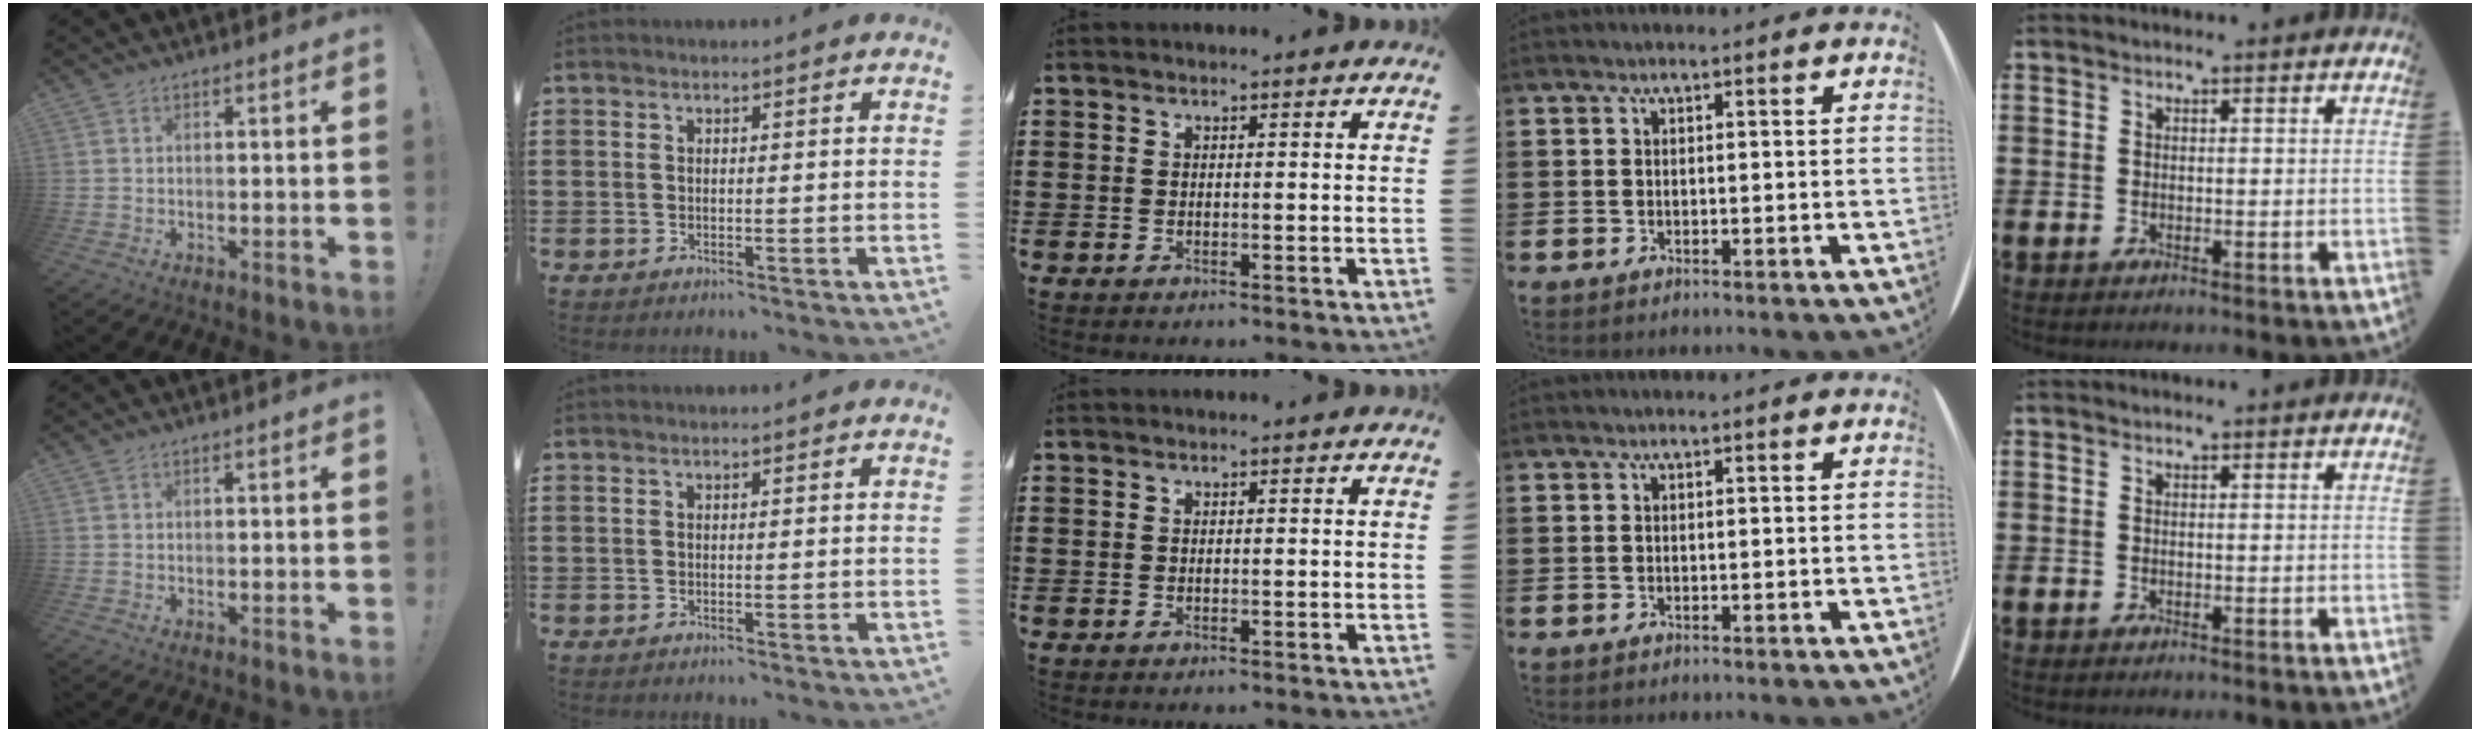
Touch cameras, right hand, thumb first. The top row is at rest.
{}